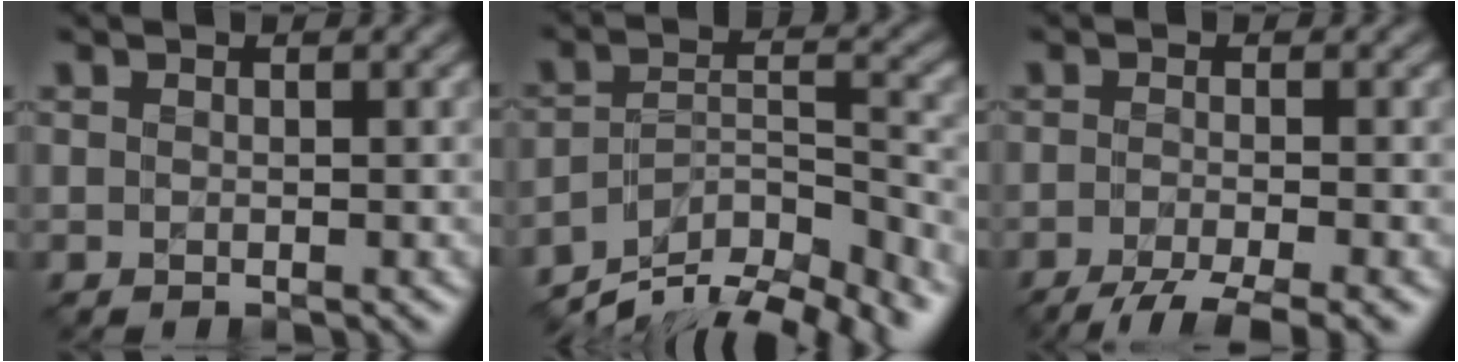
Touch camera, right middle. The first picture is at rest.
{"total": 10.6, "force": [-8.9, 3.2, 4.8], "torque": [-0.079, 0.001, -0.139]}
{"total": 5.3, "force": [-3.6, 1.1, 3.8], "torque": [-0.048, -0.005, -0.069]}